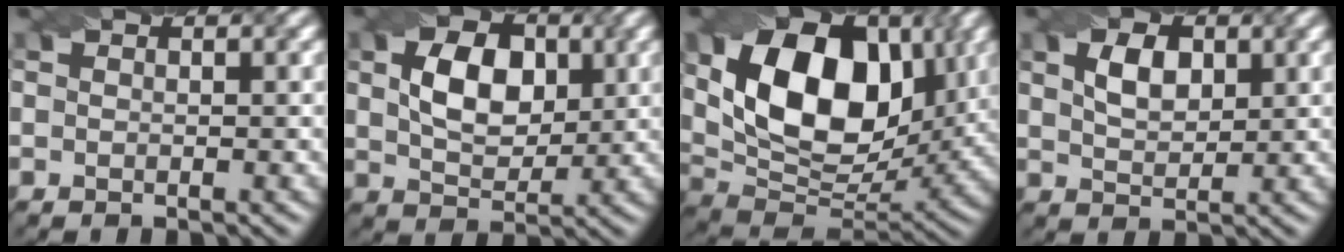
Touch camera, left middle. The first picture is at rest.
{"total": 5.8, "force": [1.3, 3.8, 4.2], "torque": [-0.079, 0.003, 0.019]}
{"total": 13.3, "force": [3.4, 8.6, 9.5], "torque": [-0.160, 0.002, 0.055]}
{"total": 3.2, "force": [1.2, 1.9, 2.3], "torque": [-0.050, 0.004, 0.025]}